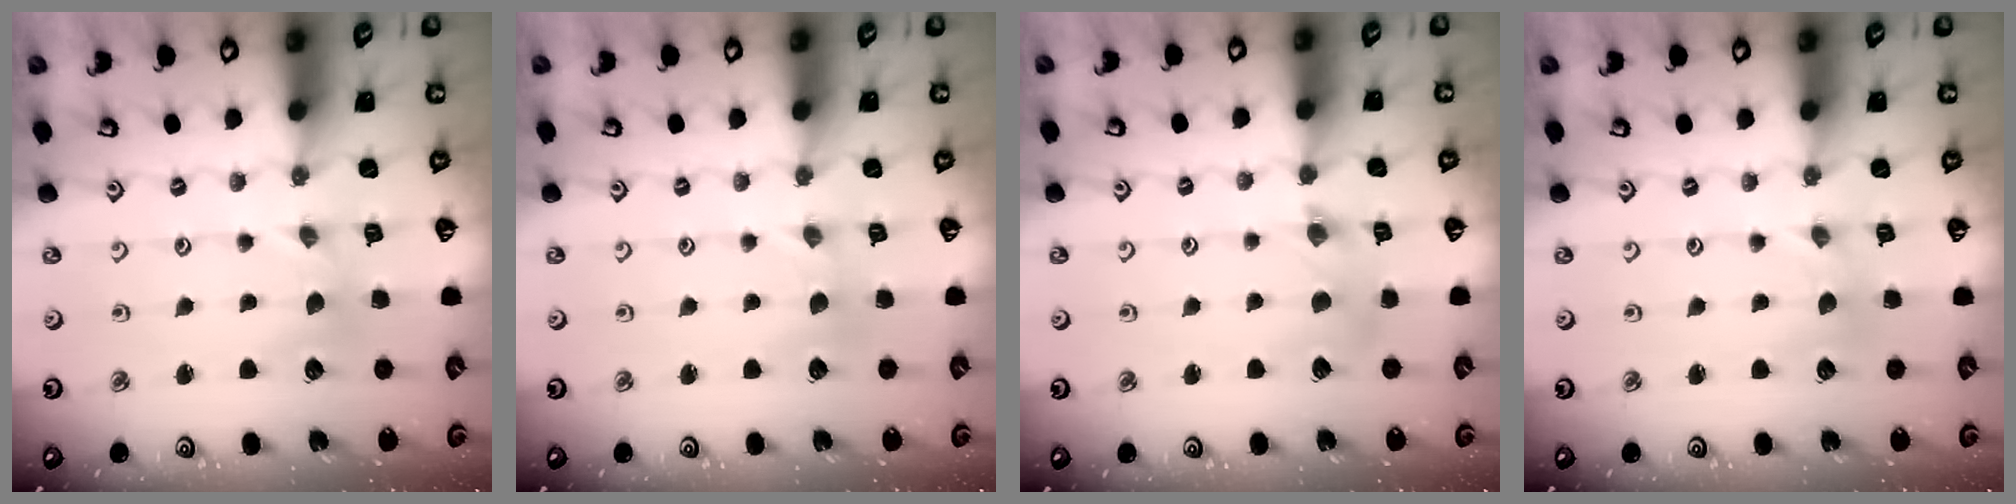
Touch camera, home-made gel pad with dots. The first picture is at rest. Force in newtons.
{"total": 0.0}
{"total": 2.7, "press": 2.6, "slide": 0.4}
{"total": 0.0}